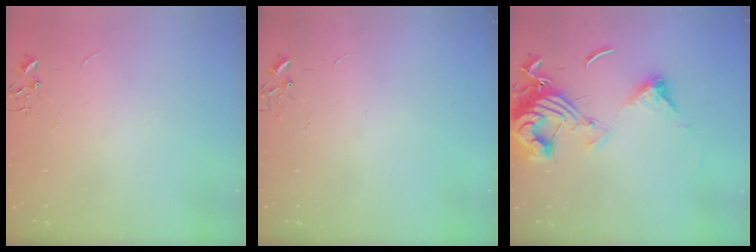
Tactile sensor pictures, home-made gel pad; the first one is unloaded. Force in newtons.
{"total": 0.0}
{"total": 14.8, "press": 14.7, "slide": 1.5}